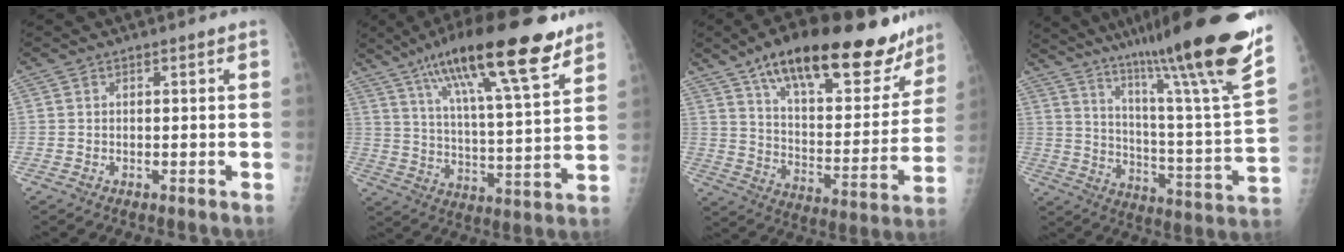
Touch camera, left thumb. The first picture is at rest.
{"total": 23.0, "force": [14.5, 4.8, 17.2], "torque": [-0.270, -0.037, 0.236]}
{"total": 29.3, "force": [20.1, 10.4, 18.5], "torque": [-0.239, -0.056, 0.303]}
{"total": 30.4, "force": [22.0, 1.5, 21.0], "torque": [-0.305, -0.114, 0.326]}